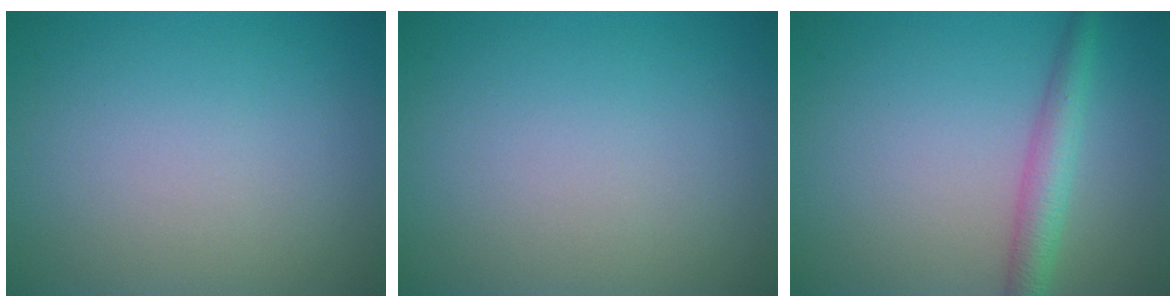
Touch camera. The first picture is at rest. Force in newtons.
{"total": 0.0}
{"total": 3.2, "press": 3.2, "slide": 0.1}